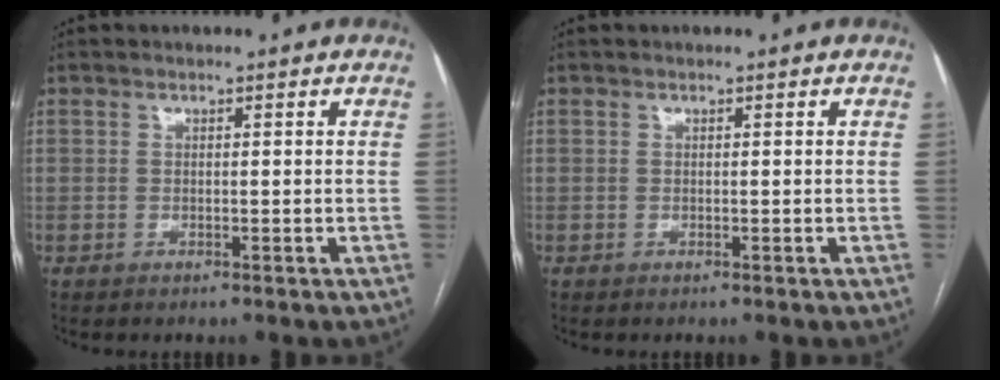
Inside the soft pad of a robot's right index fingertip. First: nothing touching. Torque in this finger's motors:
{"motor_torque": [0.00, 0.00, 0.00, 0.01]}